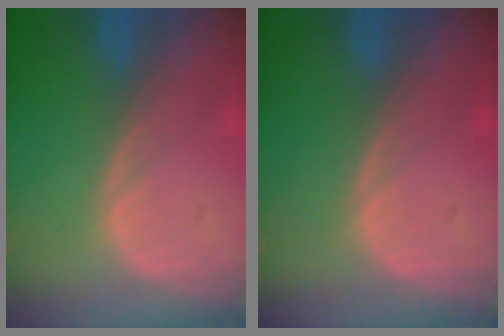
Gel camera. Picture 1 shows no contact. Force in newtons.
{"total": 0.0}